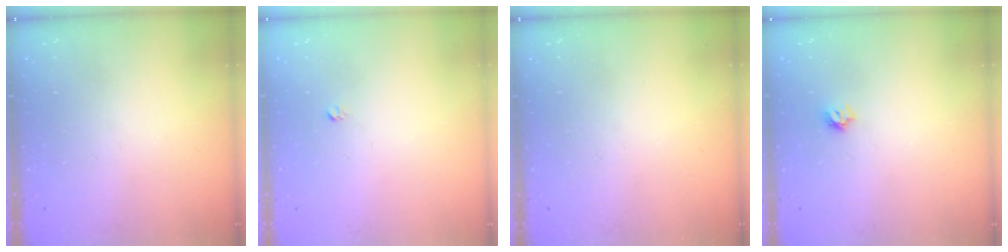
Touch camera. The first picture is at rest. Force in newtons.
{"total": 2.5, "press": 2.5, "slide": 0.2}
{"total": 0.0}
{"total": 4.8, "press": 4.8, "slide": 0.6}